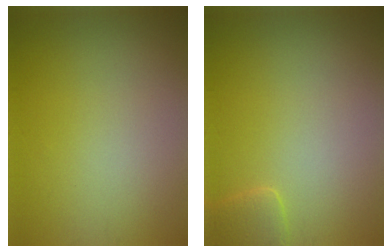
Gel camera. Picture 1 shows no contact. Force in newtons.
{"total": 1.6, "press": 1.6, "slide": 0.1}